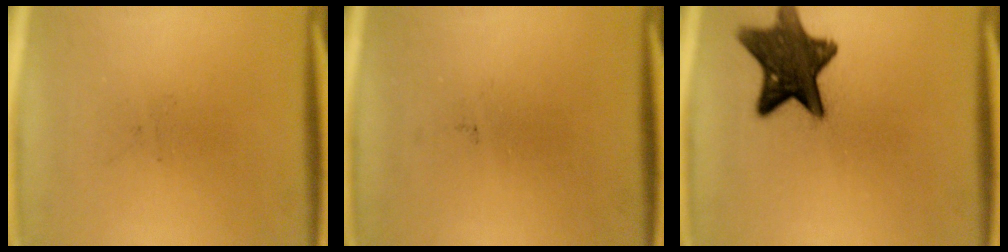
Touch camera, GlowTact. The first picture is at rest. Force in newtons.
{"total": 0.0}
{"total": 12.7}